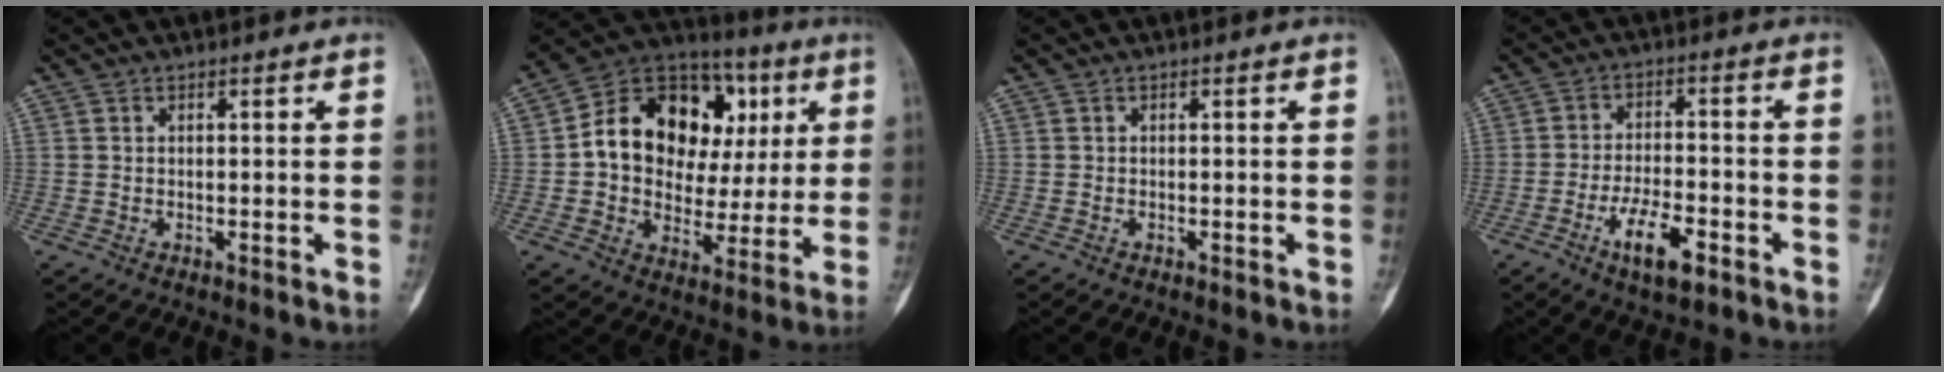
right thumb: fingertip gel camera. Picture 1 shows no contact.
{"total": 21.7, "force": [4.1, 15.8, 14.3], "torque": [-0.179, 0.035, 0.070]}
{"total": 0.0}
{"total": 8.5, "force": [-4.3, 3.1, 6.6], "torque": [-0.118, 0.018, -0.072]}